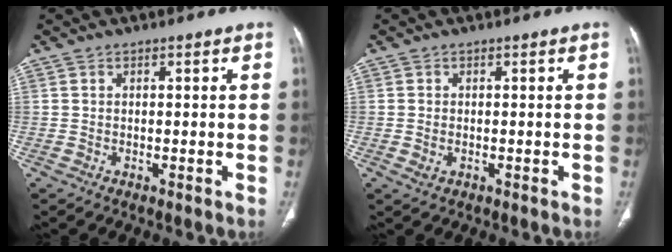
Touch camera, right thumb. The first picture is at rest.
{"total": 1.4, "force": [-0.3, 1.0, 1.0], "torque": [-0.022, 0.001, -0.001]}